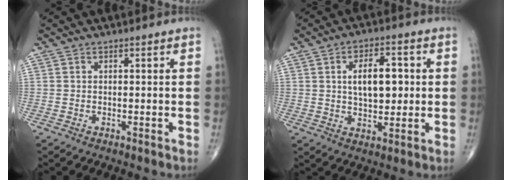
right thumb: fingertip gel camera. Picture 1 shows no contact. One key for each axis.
{"total": 9.4, "fx": 1.4, "fy": 4.9, "fz": 7.9, "tx": -0.108, "ty": 0.000, "tz": 0.024}